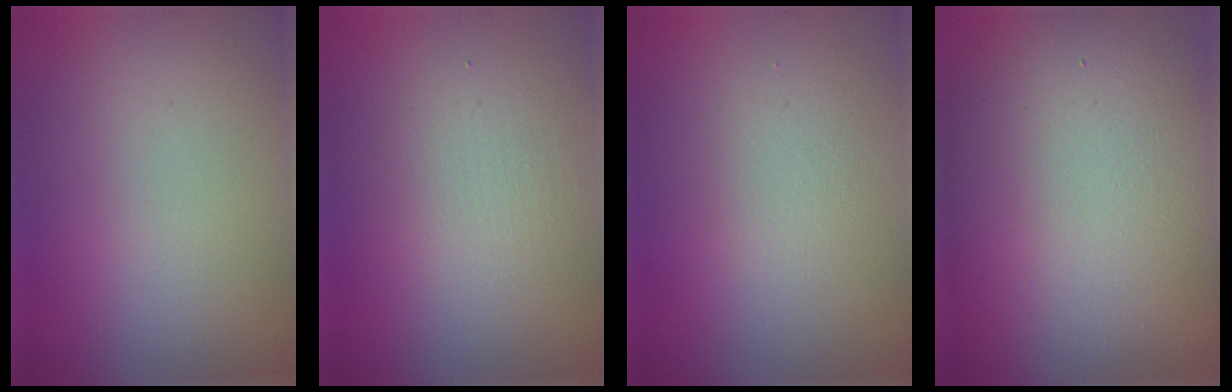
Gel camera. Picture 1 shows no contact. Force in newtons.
{"total": 2.6, "press": 2.6, "slide": 0.1}
{"total": 1.7, "press": 1.7, "slide": 0.2}
{"total": 15.3, "press": 15.2, "slide": 1.2}